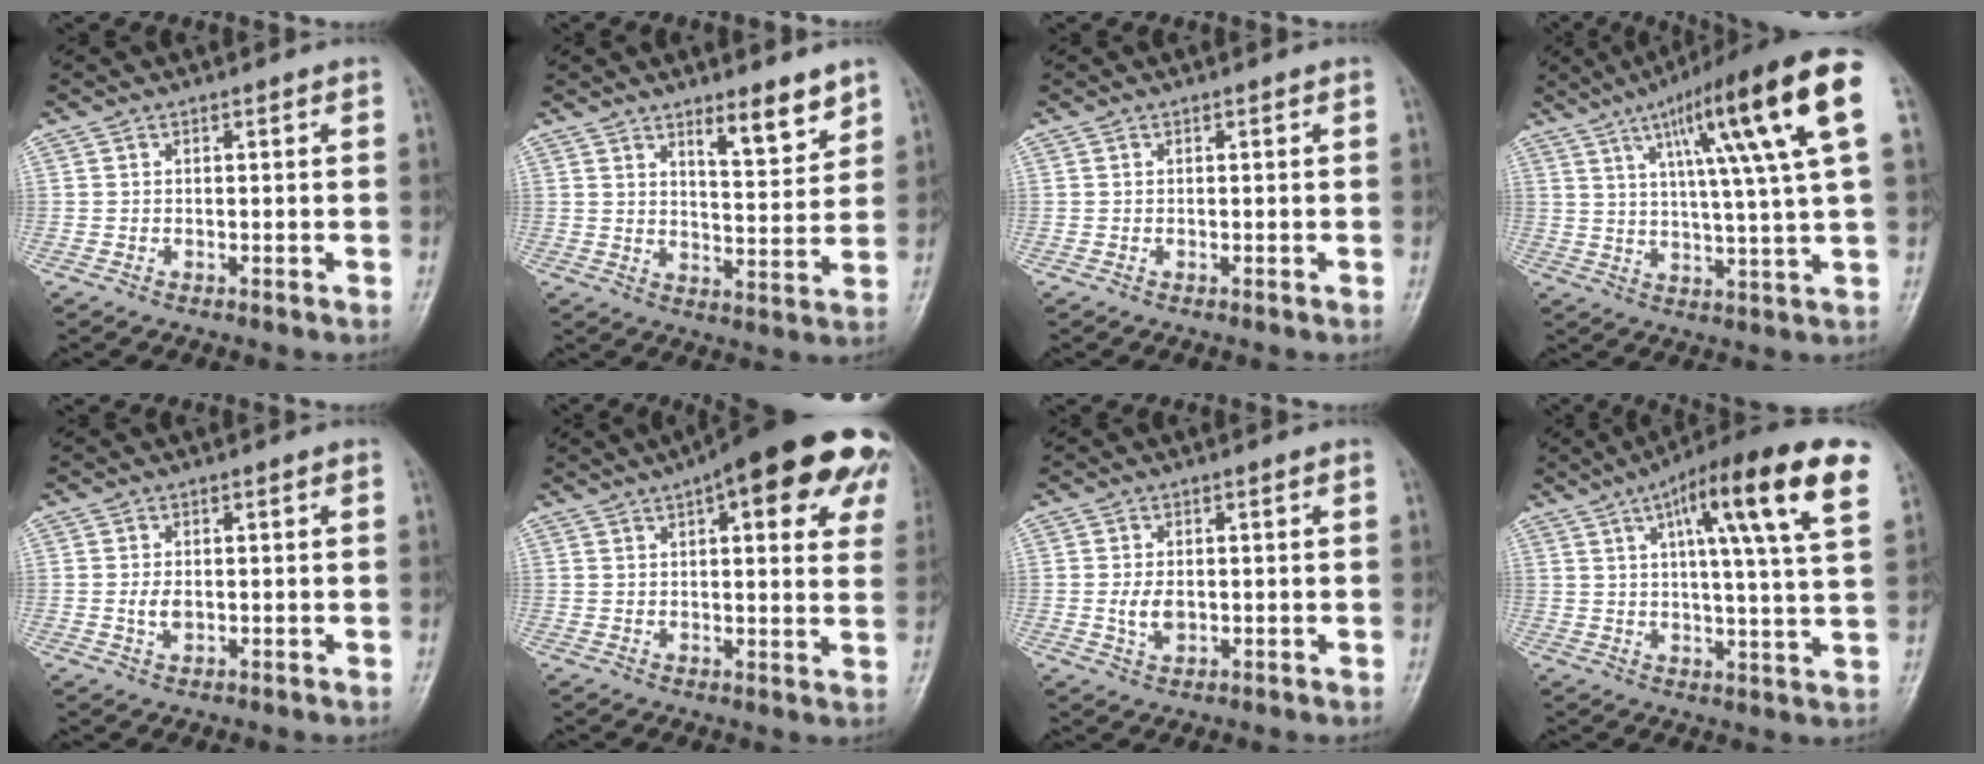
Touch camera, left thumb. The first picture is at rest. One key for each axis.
{"total": 8.0, "fx": 5.6, "fy": 2.0, "fz": 5.3, "tx": -0.065, "ty": -0.046, "tz": 0.086}
{"total": 0.0}
{"total": 20.6, "fx": 8.2, "fy": 1.8, "fz": 18.8, "tx": -0.281, "ty": -0.004, "tz": 0.118}
{"total": 2.3, "fx": -0.2, "fy": 1.5, "fz": 1.7, "tx": -0.033, "ty": 0.001, "tz": -0.003}
{"total": 22.7, "fx": 10.6, "fy": 7.5, "fz": 18.6, "tx": -0.219, "ty": 0.007, "tz": 0.125}
{"total": 3.4, "fx": -0.3, "fy": 2.2, "fz": 2.6, "tx": -0.046, "ty": -0.001, "tz": -0.003}
{"total": 18.6, "fx": 8.3, "fy": 2.9, "fz": 16.4, "tx": -0.231, "ty": -0.007, "tz": 0.113}